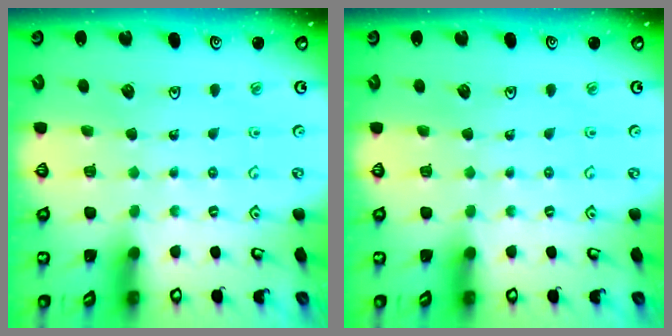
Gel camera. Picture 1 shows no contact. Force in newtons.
{"total": 0.0}